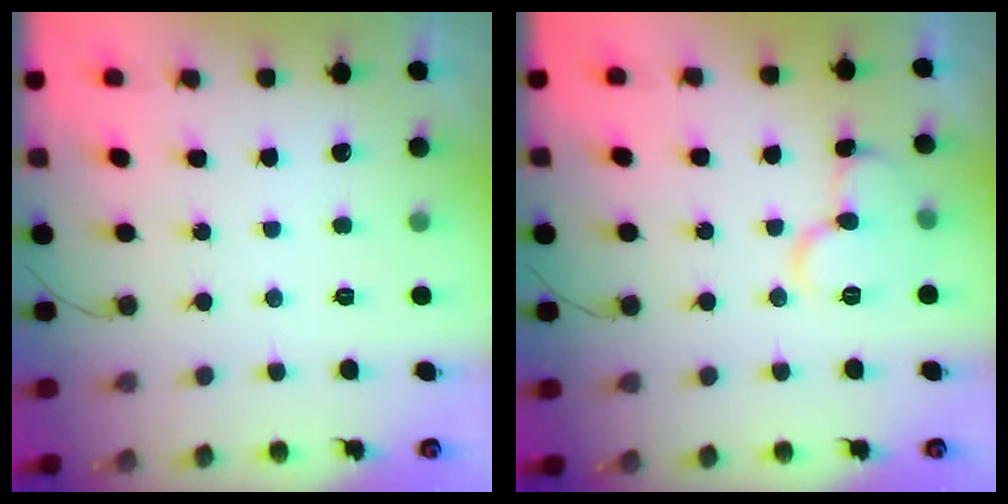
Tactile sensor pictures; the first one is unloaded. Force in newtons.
{"total": 9.6, "press": 9.5, "slide": 1.2}